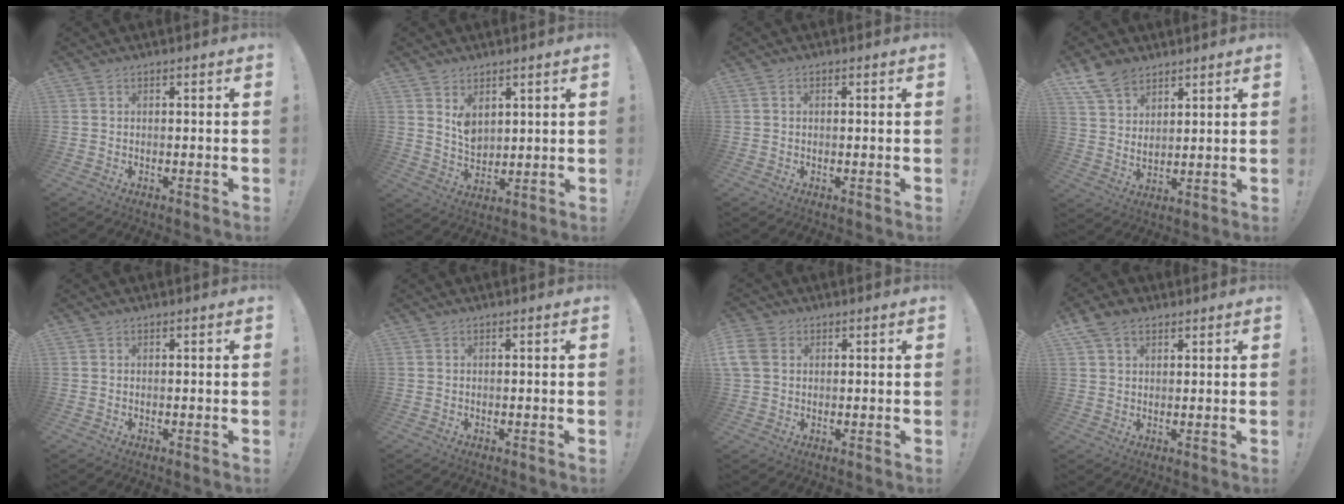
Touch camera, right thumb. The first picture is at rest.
{"total": 6.2, "force": [3.8, 4.1, 2.7], "torque": [-0.041, -0.028, 0.073]}
{"total": 0.6, "force": [-0.1, 0.5, 0.4], "torque": [-0.016, 0.007, -0.001]}
{"total": 9.6, "force": [7.3, 5.1, 3.6], "torque": [-0.076, -0.038, 0.146]}
{"total": 0.0}
{"total": 0.0}
{"total": 6.4, "force": [1.9, 4.9, 3.7], "torque": [-0.089, 0.002, 0.038]}
{"total": 6.1, "force": [3.6, 3.8, 3.1], "torque": [-0.058, -0.004, 0.071]}